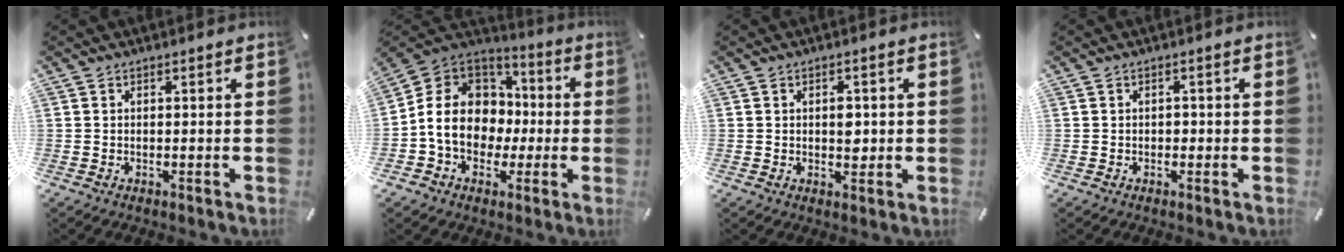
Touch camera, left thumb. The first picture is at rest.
{"total": 14.3, "force": [-2.0, 12.4, 6.8], "torque": [-0.152, 0.018, -0.030]}
{"total": 3.7, "force": [0.2, 2.4, 2.8], "torque": [-0.023, -0.008, -0.005]}
{"total": 1.0, "force": [-0.3, 0.8, 0.5], "torque": [-0.009, 0.003, -0.007]}